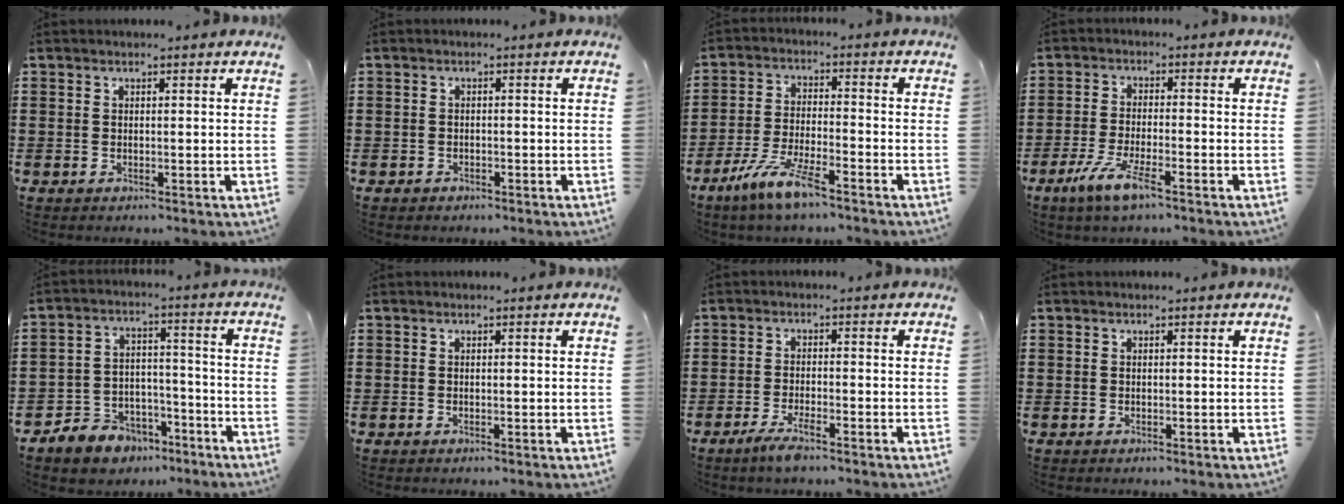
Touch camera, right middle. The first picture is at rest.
{"total": 1.2, "force": [-0.9, 0.7, 0.0], "torque": [-0.002, 0.002, -0.020]}
{"total": 7.8, "force": [-5.8, 1.0, 5.1], "torque": [-0.122, -0.012, -0.113]}
{"total": 6.2, "force": [-3.9, 0.9, 4.7], "torque": [-0.110, -0.017, -0.075]}
{"total": 6.4, "force": [-5.4, 3.3, 0.1], "torque": [-0.015, 0.025, -0.109]}
{"total": 0.0}
{"total": 3.1, "force": [-2.2, 0.3, 2.2], "torque": [-0.050, -0.004, -0.042]}
{"total": 0.0}